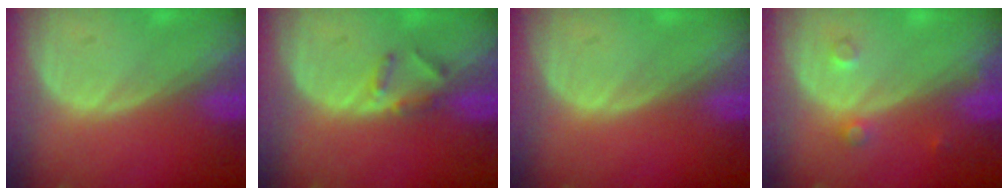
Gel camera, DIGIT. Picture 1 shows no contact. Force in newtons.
{"total": 2.3, "press": 2.1, "slide": 0.9}
{"total": 0.0}
{"total": 2.0, "press": 2.0, "slide": 0.2}